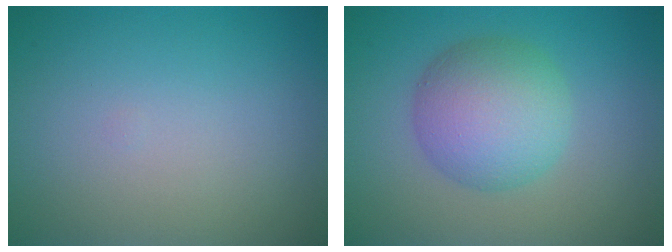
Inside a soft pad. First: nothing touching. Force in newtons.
{"total": 6.1, "press": 6.1, "slide": 0.1}